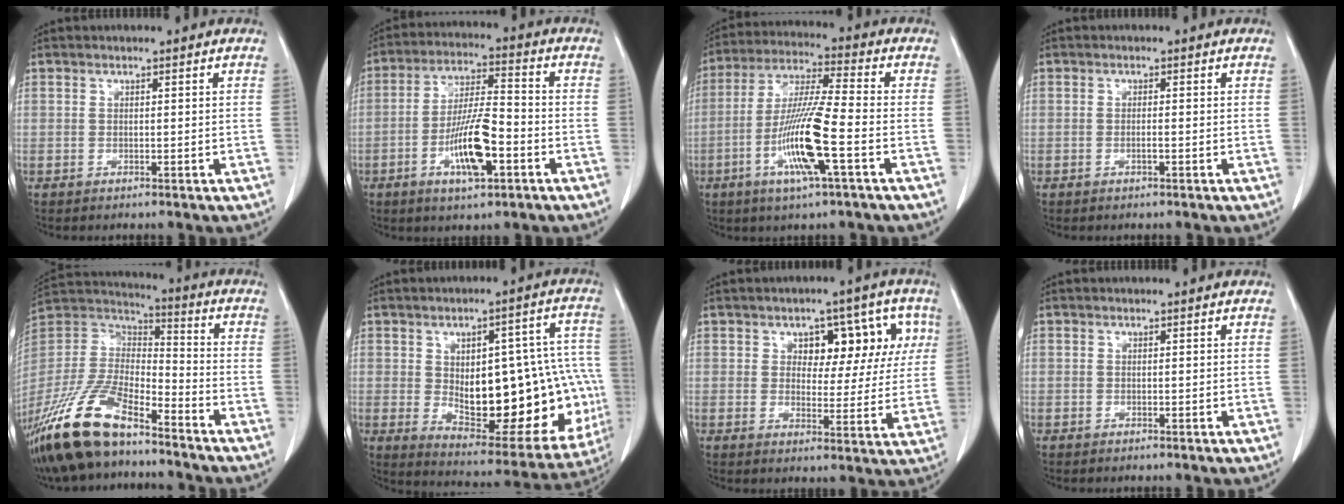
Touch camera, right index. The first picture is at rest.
{"total": 10.8, "force": [-4.0, 2.5, 9.7], "torque": [-0.186, 0.000, -0.070]}
{"total": 12.9, "force": [-4.2, 0.3, 12.2], "torque": [-0.245, -0.011, -0.083]}
{"total": 0.8, "force": [-0.3, 0.1, 0.8], "torque": [-0.017, 0.000, -0.005]}
{"total": 19.4, "force": [-14.2, 5.9, 11.9], "torque": [-0.270, -0.018, -0.270]}
{"total": 24.2, "force": [-1.9, 10.2, 21.8], "torque": [-0.242, 0.026, 0.008]}
{"total": 9.7, "force": [3.7, 5.6, 7.1], "torque": [-0.072, 0.030, 0.049]}
{"total": 0.0}